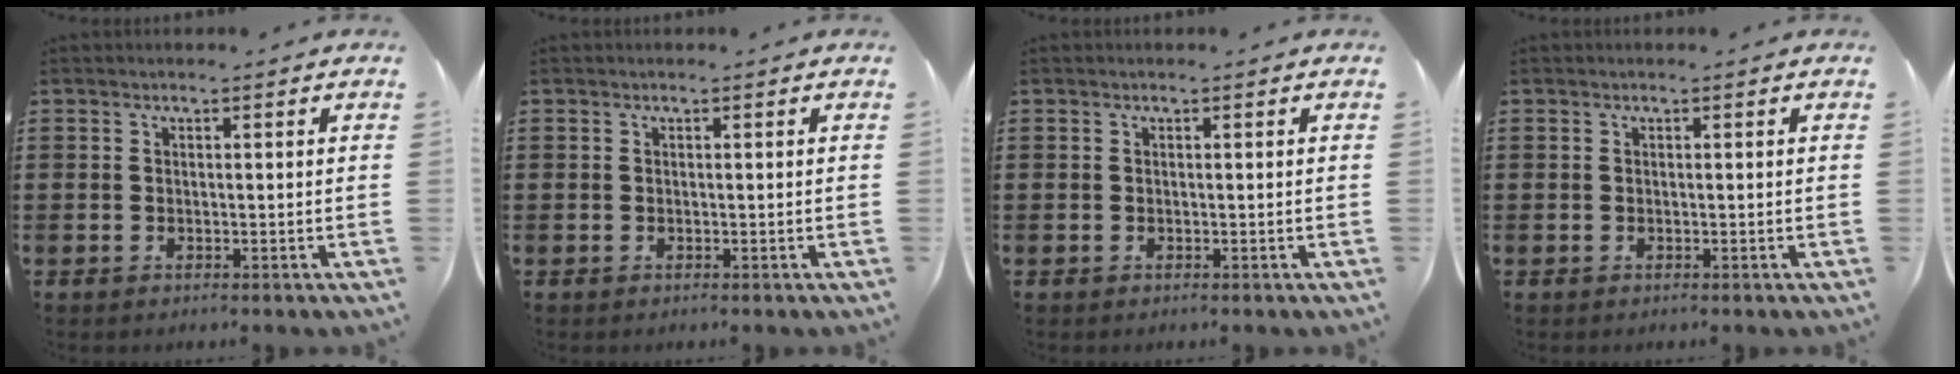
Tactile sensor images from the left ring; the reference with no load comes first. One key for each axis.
{"total": 0.0}
{"total": 0.0}
{"total": 0.0}